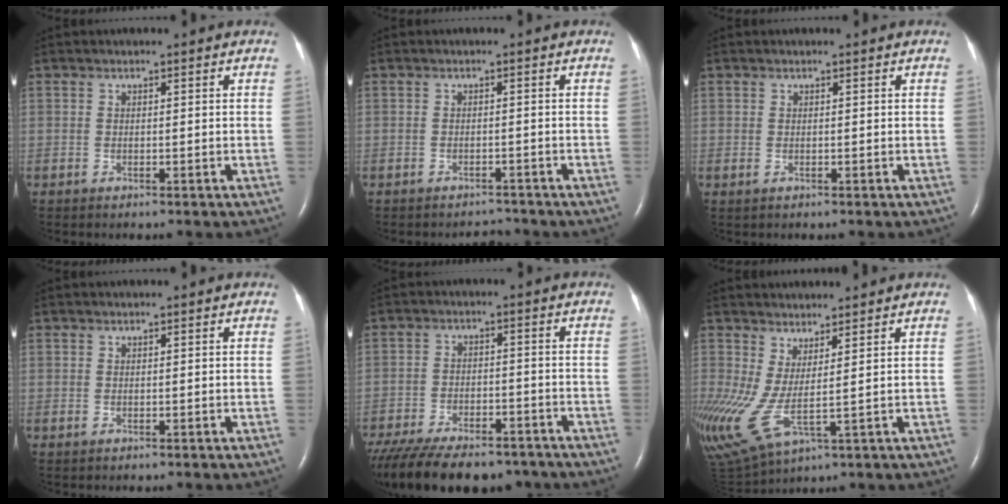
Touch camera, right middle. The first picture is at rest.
{"total": 1.9, "force": [-1.8, 0.4, -0.3], "torque": [0.001, -0.006, -0.024]}
{"total": 0.0}
{"total": 0.0}
{"total": 20.4, "force": [-16.2, 7.6, 9.8], "torque": [-0.224, -0.031, -0.233]}
{"total": 9.5, "force": [0.3, 2.3, 9.2], "torque": [-0.224, -0.011, 0.025]}